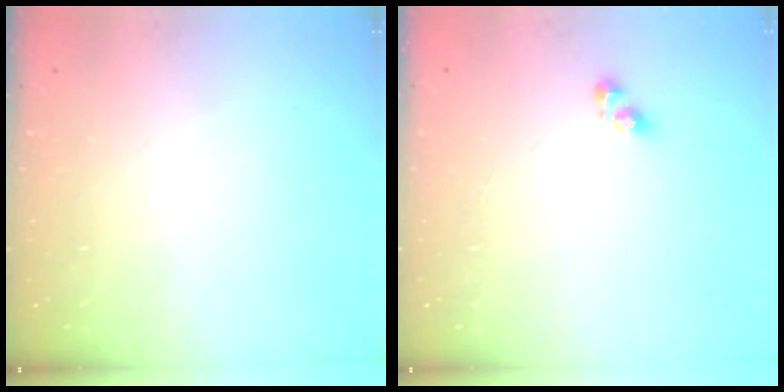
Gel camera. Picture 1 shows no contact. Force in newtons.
{"total": 3.6, "press": 3.6, "slide": 0.6}